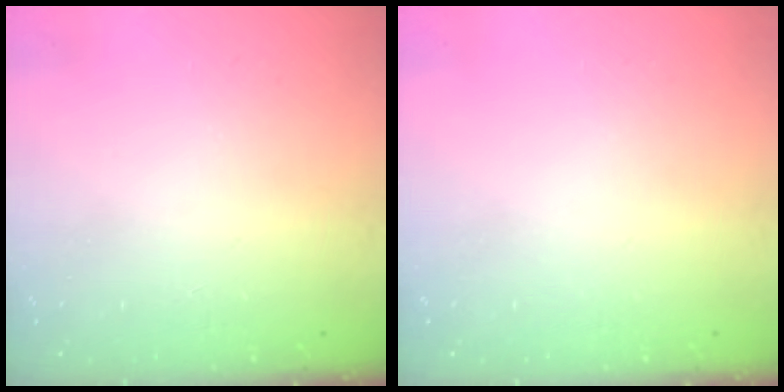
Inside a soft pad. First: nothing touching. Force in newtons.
{"total": 0.0}